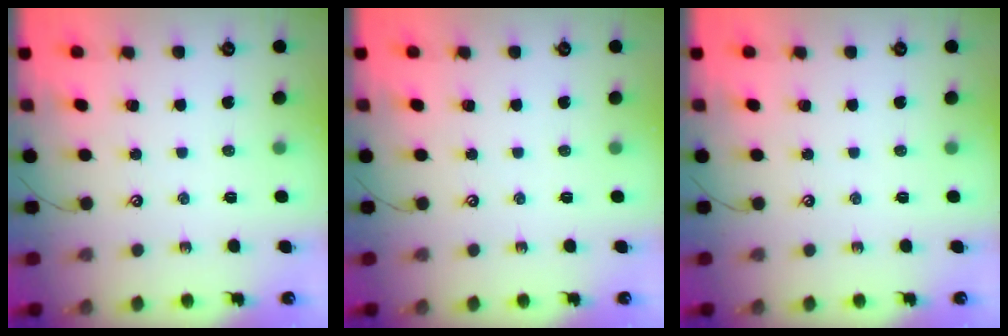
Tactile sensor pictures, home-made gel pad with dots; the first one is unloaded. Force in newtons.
{"total": 0.0}
{"total": 0.0}